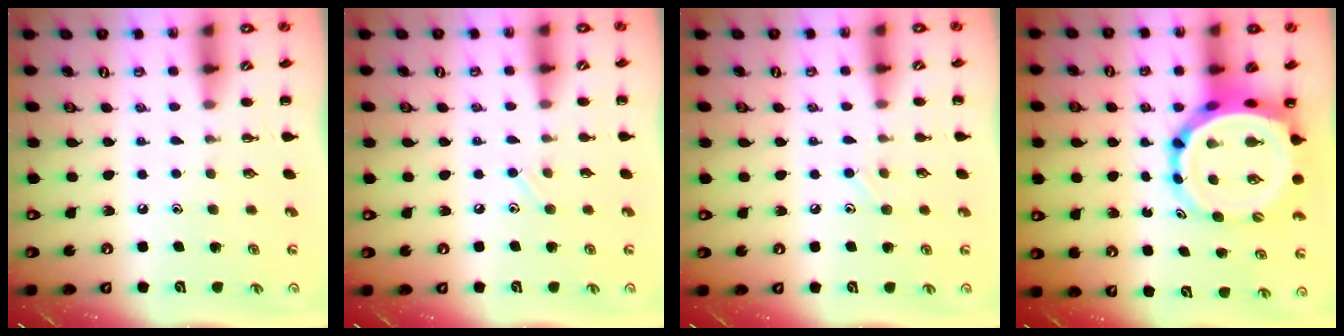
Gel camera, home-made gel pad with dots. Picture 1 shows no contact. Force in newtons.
{"total": 4.0, "press": 3.8, "slide": 1.2}
{"total": 6.4, "press": 6.1, "slide": 2.2}
{"total": 10.0, "press": 9.7, "slide": 2.5}